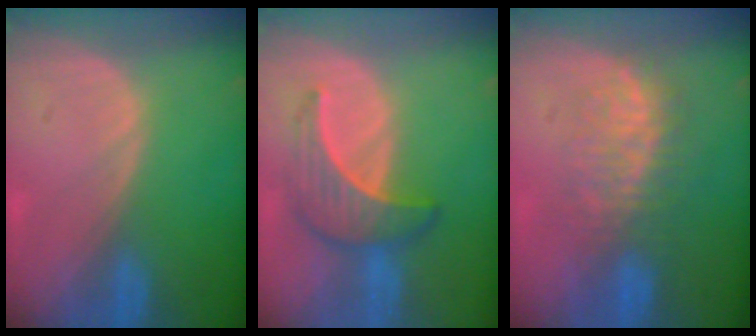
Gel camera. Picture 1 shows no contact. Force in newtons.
{"total": 6.5, "press": 6.4, "slide": 1.2}
{"total": 7.9, "press": 7.5, "slide": 2.3}